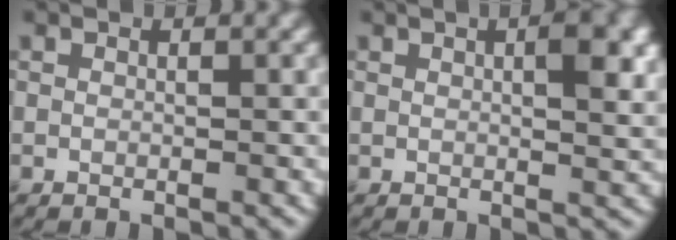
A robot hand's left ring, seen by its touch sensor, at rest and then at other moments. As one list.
[{"total": 4.0, "force": [1.1, 1.1, 3.6], "torque": [-0.045, 0.006, 0.015]}]